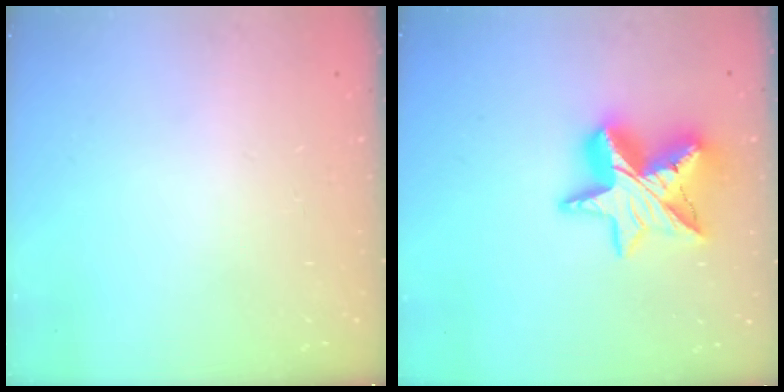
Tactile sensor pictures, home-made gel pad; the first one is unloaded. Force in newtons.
{"total": 15.1, "press": 15.1, "slide": 1.1}